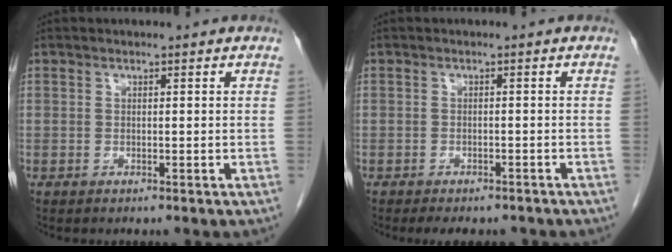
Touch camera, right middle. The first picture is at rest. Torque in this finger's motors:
{"motor_torque": [0.51, -0.41, -0.05, 0.00]}